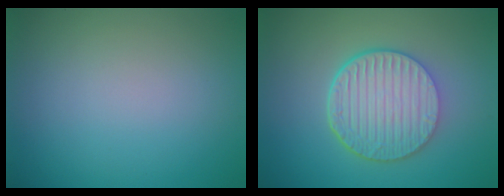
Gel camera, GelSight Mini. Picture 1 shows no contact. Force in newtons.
{"total": 6.6, "press": 4.7, "slide": 4.6}